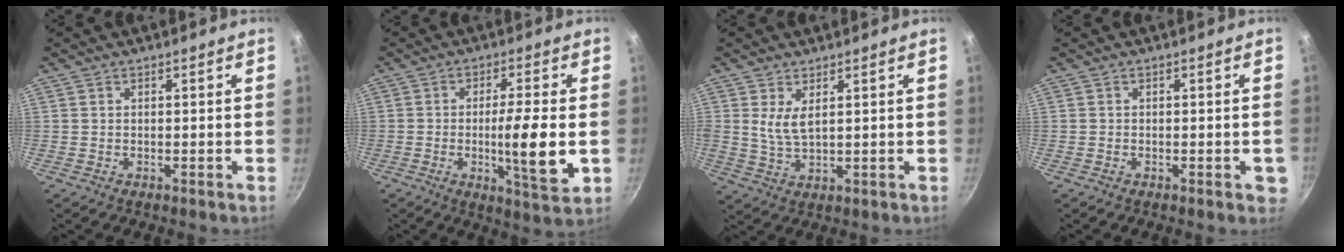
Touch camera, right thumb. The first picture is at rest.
{"total": 10.9, "force": [-1.5, 1.8, 10.6], "torque": [-0.172, -0.003, -0.023]}
{"total": 4.6, "force": [1.6, 2.1, 3.8], "torque": [-0.070, -0.018, 0.037]}
{"total": 2.4, "force": [-0.9, 1.1, 1.9], "torque": [-0.016, 0.001, -0.013]}